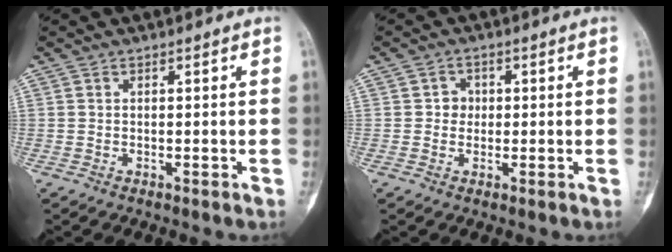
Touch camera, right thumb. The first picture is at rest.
{"total": 2.6, "force": [0.2, 2.4, 1.0], "torque": [0.003, 0.007, -0.003]}